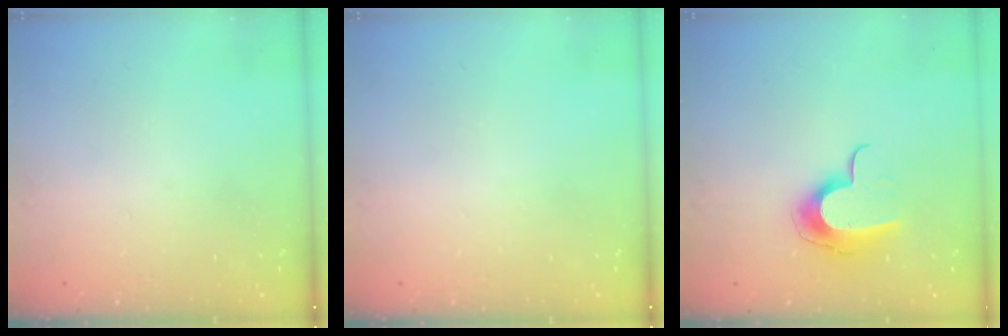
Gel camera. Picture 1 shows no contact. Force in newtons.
{"total": 0.0}
{"total": 10.7, "press": 10.7, "slide": 0.5}